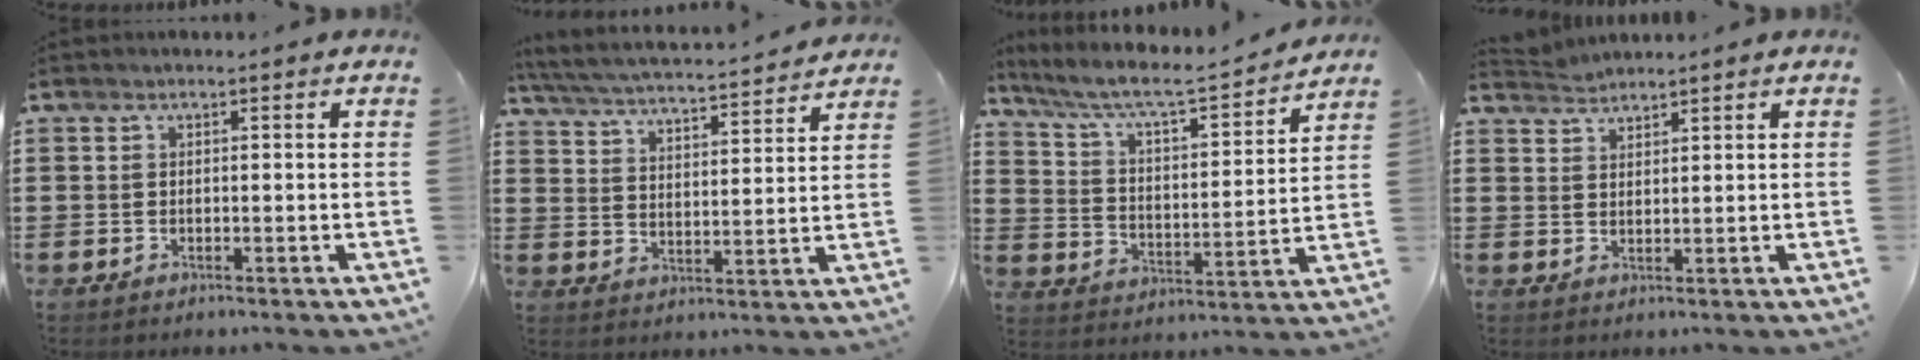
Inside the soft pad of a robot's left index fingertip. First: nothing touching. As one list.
[{"total": 4.4, "force": [4.2, -0.5, 1.2], "torque": [-0.045, -0.034, 0.065]}, {"total": 5.9, "force": [5.0, 0.4, 3.0], "torque": [-0.081, -0.039, 0.076]}, {"total": 2.2, "force": [2.1, -0.1, -0.4], "torque": [0.001, -0.002, 0.043]}]